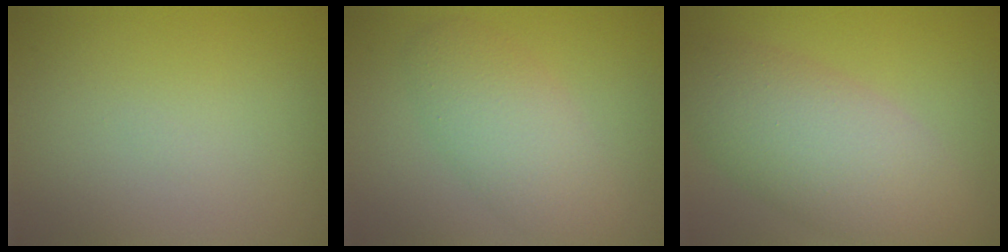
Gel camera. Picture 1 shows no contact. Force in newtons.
{"total": 4.4, "press": 4.4, "slide": 0.4}
{"total": 7.5, "press": 7.5, "slide": 0.2}